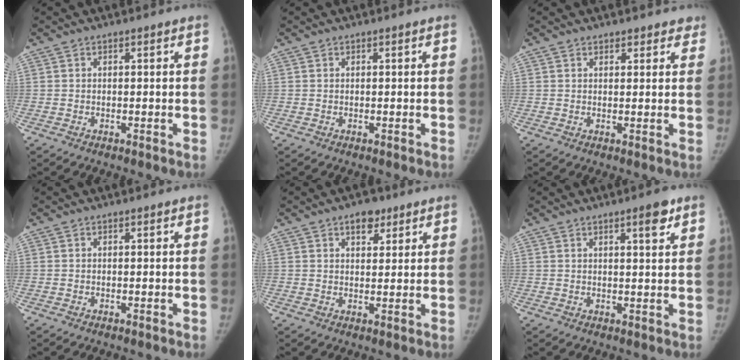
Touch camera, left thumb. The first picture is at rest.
{"total": 0.0}
{"total": 2.8, "force": [2.3, 1.5, 0.3], "torque": [0.032, -0.007, 0.019]}
{"total": 0.0}
{"total": 4.3, "force": [2.6, 2.6, 2.2], "torque": [-0.008, -0.011, 0.036]}
{"total": 3.8, "force": [2.3, 0.8, 2.9], "torque": [-0.037, -0.013, 0.032]}